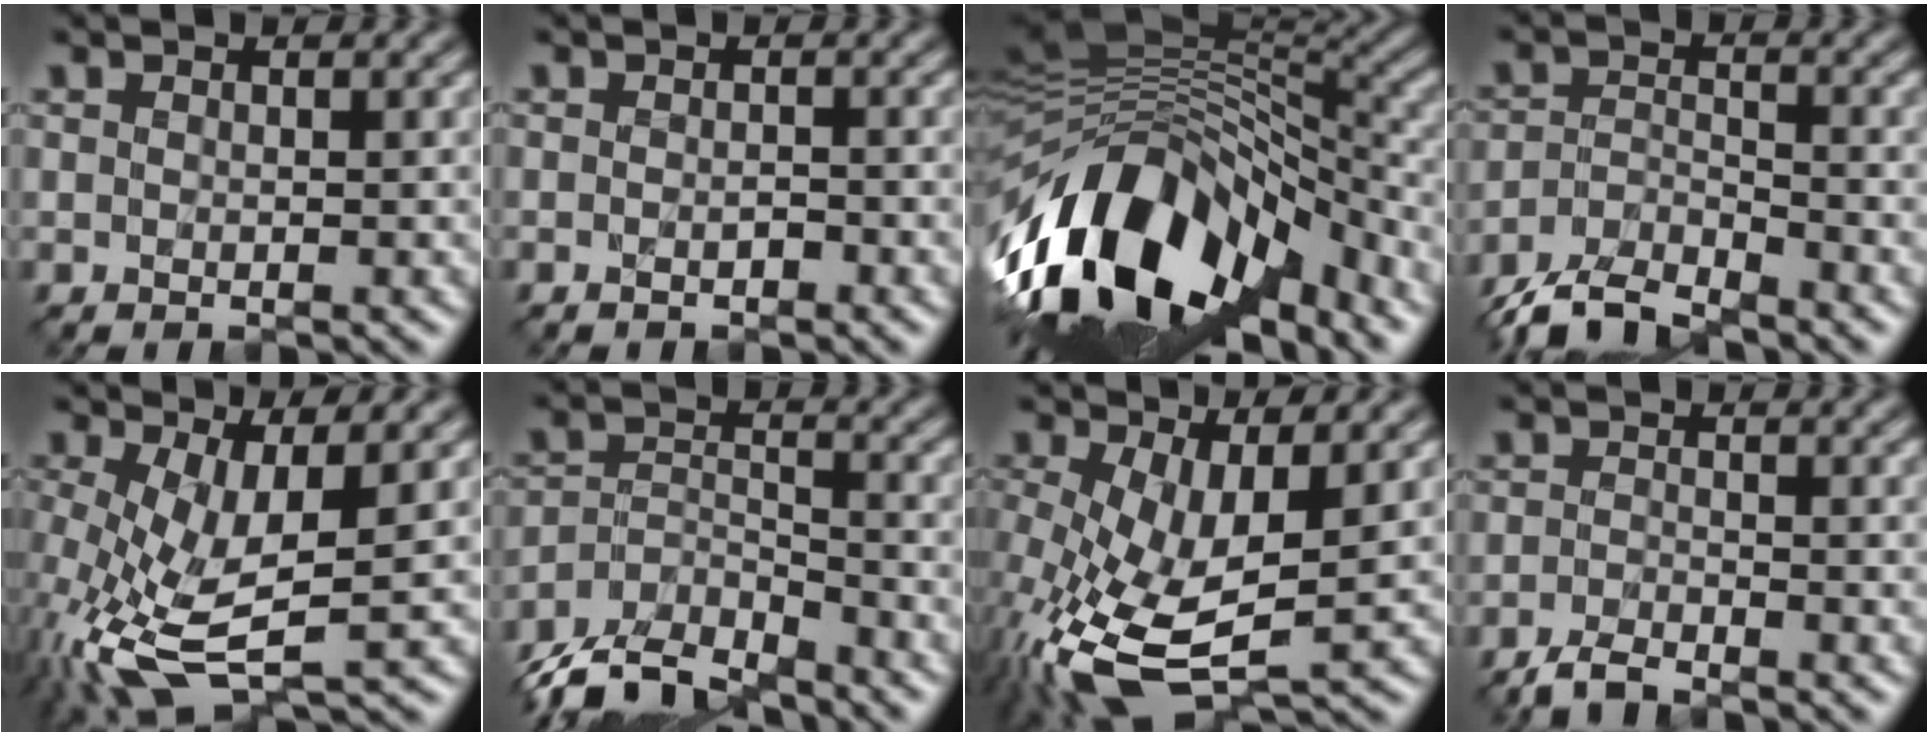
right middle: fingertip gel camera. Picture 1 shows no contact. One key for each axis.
{"total": 0.5, "fx": -0.5, "fy": -0.1, "fz": 0.1, "tx": -0.005, "ty": -0.005, "tz": -0.005}
{"total": 15.1, "fx": -8.0, "fy": 8.2, "fz": 9.8, "tx": -0.191, "ty": 0.008, "tz": -0.138}
{"total": 5.5, "fx": -5.2, "fy": 1.0, "fz": 1.2, "tx": -0.033, "ty": -0.012, "tz": -0.099}
{"total": 7.2, "fx": -1.7, "fy": 2.8, "fz": 6.4, "tx": -0.156, "ty": -0.015, "tz": -0.029}
{"total": 7.4, "fx": -6.9, "fy": 2.0, "fz": 1.6, "tx": -0.040, "ty": -0.008, "tz": -0.128}
{"total": 8.6, "fx": -1.9, "fy": 4.1, "fz": 7.4, "tx": -0.177, "ty": -0.024, "tz": -0.029}
{"total": 2.4, "fx": -2.3, "fy": 0.2, "fz": 0.6, "tx": -0.016, "ty": -0.006, "tz": -0.053}